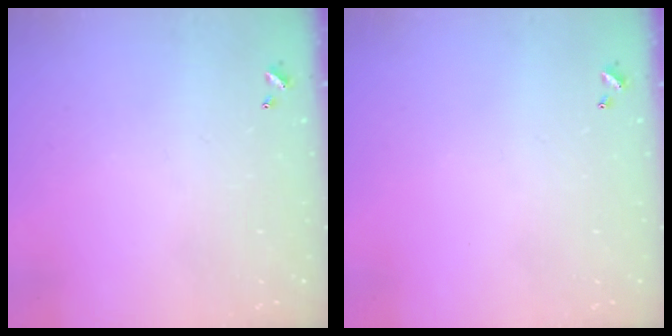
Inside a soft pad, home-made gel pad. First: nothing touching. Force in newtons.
{"total": 0.0}